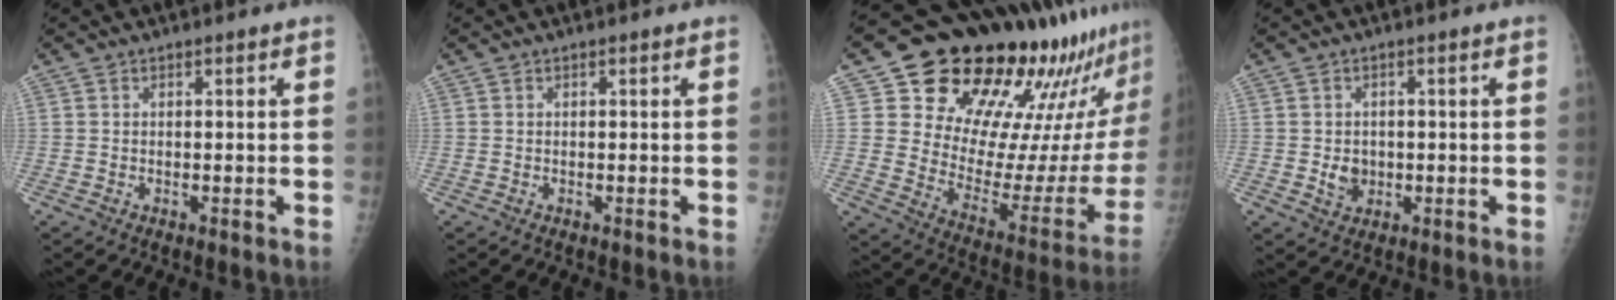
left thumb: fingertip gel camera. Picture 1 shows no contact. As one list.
[{"total": 0.0}, {"total": 28.2, "force": [22.4, 10.2, 13.8], "torque": [-0.171, -0.136, 0.312]}, {"total": 3.4, "force": [-0.2, 2.9, 1.8], "torque": [-0.013, 0.001, 0.003]}]